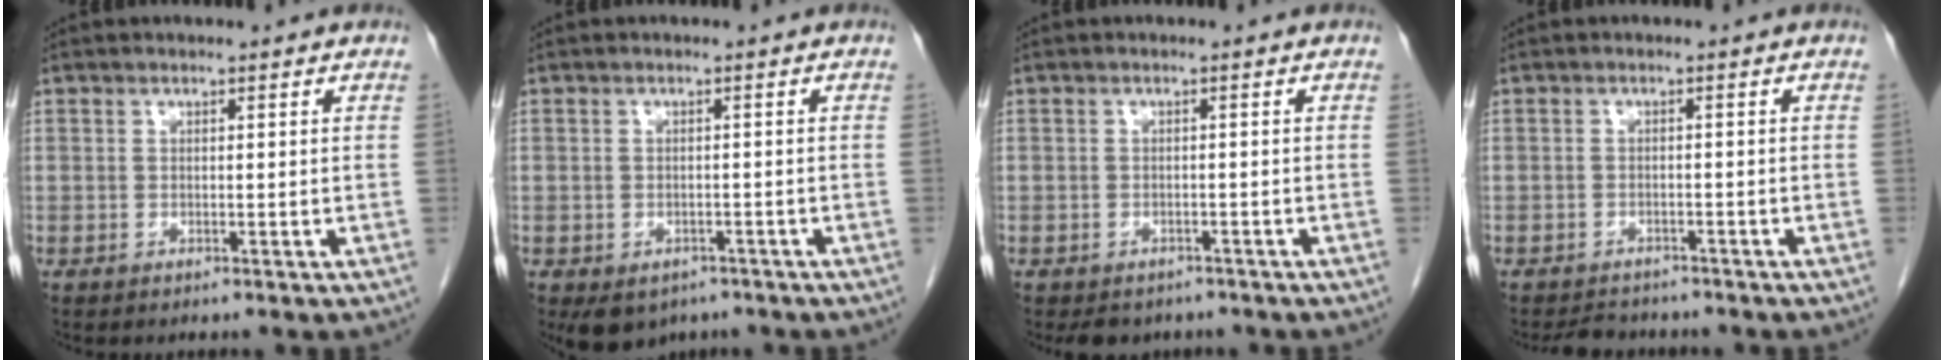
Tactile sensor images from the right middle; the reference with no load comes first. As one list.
[{"total": 5.6, "force": [-3.7, 3.7, 2.0], "torque": [-0.026, 0.002, -0.045]}, {"total": 4.5, "force": [-3.7, 2.4, 0.8], "torque": [-0.003, 0.004, -0.047]}, {"total": 4.1, "force": [-3.8, 1.5, 0.6], "torque": [-0.012, -0.007, -0.057]}]